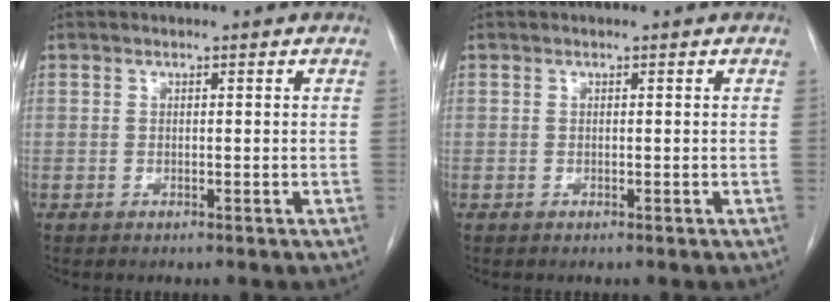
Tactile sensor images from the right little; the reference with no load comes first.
{"total": 0.0}